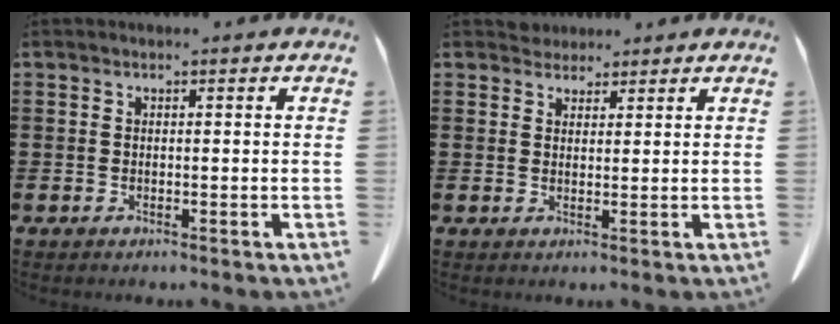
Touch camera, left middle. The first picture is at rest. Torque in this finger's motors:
{"motor_torque": [0.07, -0.04, 0.03, 0.02]}